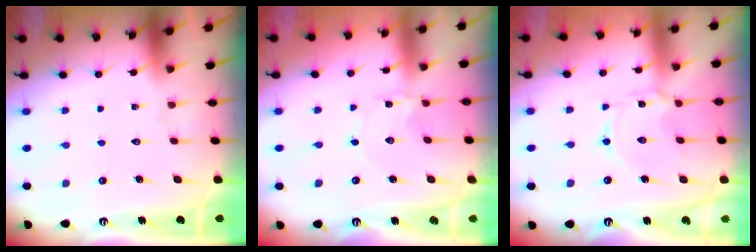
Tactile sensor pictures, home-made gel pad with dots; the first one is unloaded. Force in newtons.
{"total": 0.0}
{"total": 1.6, "press": 1.6, "slide": 0.3}